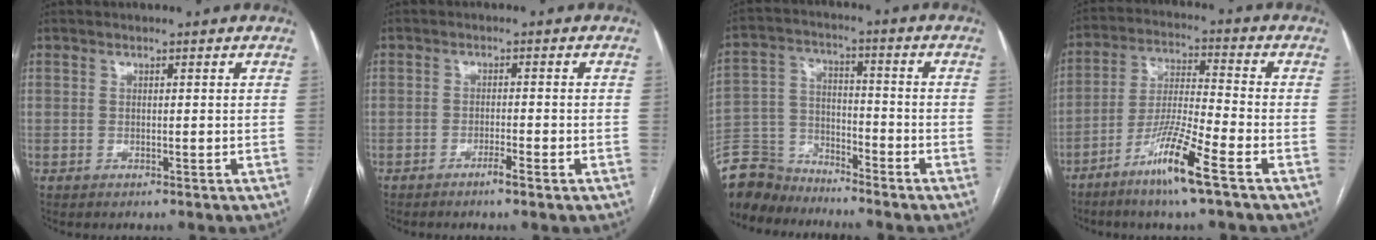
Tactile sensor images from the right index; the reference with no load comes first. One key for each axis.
{"total": 2.4, "fx": -1.6, "fy": -0.2, "fz": 1.8, "tx": -0.031, "ty": -0.001, "tz": -0.028}
{"total": 9.6, "fx": -9.1, "fy": 3.0, "fz": 0.1, "tx": -0.008, "ty": 0.014, "tz": -0.181}
{"total": 11.0, "fx": -6.4, "fy": -0.4, "fz": 8.9, "tx": -0.175, "ty": -0.021, "tz": -0.126}